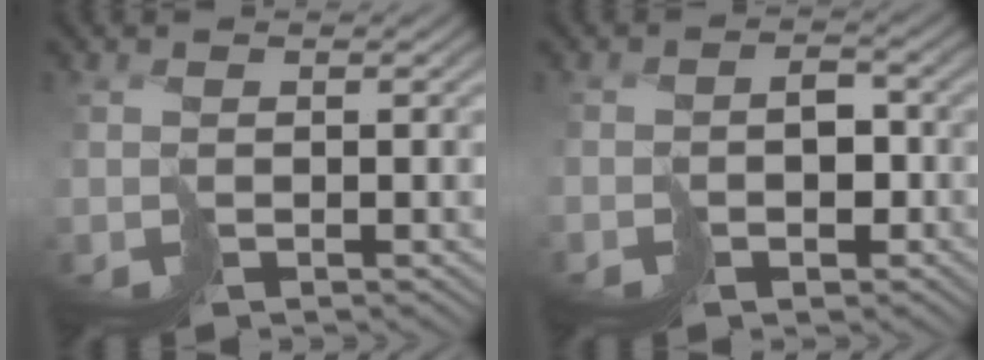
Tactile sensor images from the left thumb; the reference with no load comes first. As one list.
[{"total": 2.2, "force": [-1.1, 1.6, 1.0], "torque": [0.001, 0.004, -0.021]}]